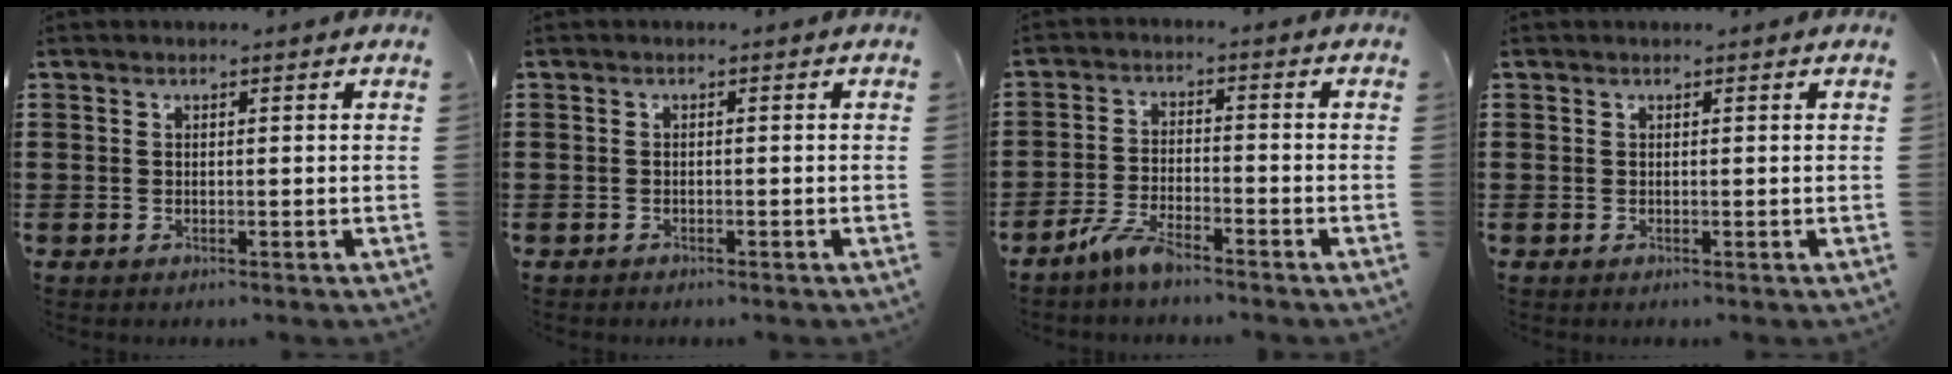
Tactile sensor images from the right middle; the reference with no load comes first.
{"total": 0.9, "force": [-0.6, 0.6, -0.1], "torque": [0.002, 0.003, -0.016]}
{"total": 4.1, "force": [-3.5, 0.8, 2.0], "torque": [-0.055, 0.001, -0.074]}
{"total": 0.0}